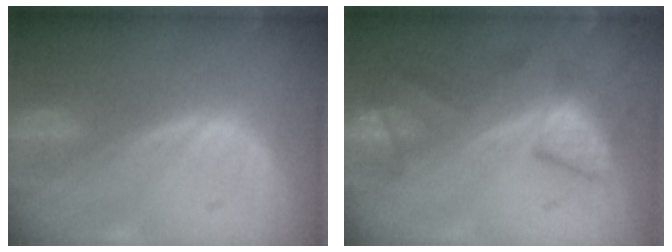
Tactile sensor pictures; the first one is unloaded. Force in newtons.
{"total": 7.6, "press": 7.5, "slide": 1.2}